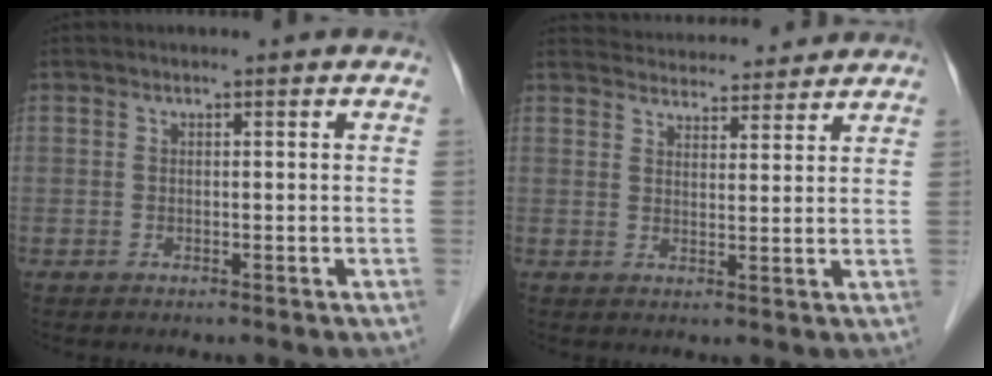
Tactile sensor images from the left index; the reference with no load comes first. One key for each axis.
{"total": 10.4, "fx": 10.1, "fy": 2.1, "fz": 1.7, "tx": -0.016, "ty": 0.022, "tz": 0.132}